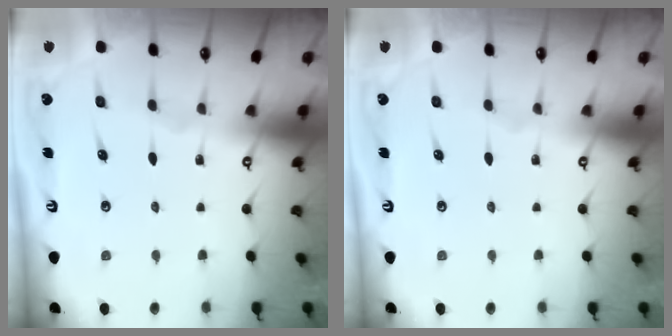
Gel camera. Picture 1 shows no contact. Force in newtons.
{"total": 0.0}